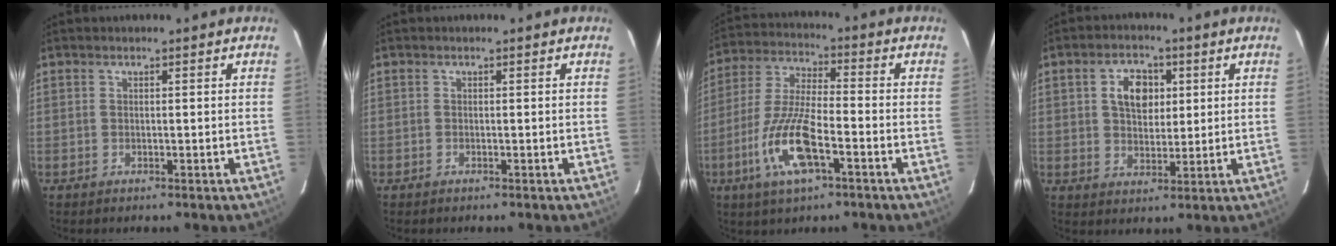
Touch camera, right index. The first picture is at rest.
{"total": 0.0}
{"total": 13.5, "force": [-5.7, 3.8, 11.6], "torque": [-0.251, -0.009, -0.112]}
{"total": 6.9, "force": [1.9, 4.8, 4.7], "torque": [-0.077, 0.016, 0.037]}